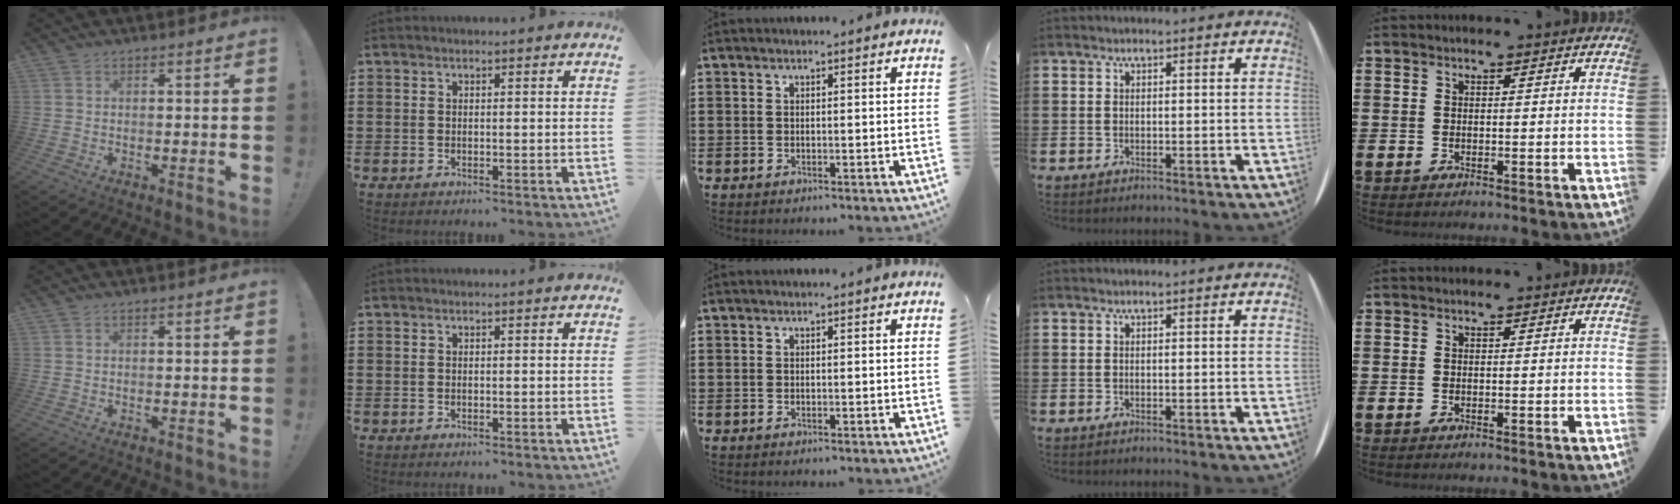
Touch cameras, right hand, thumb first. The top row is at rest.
{}